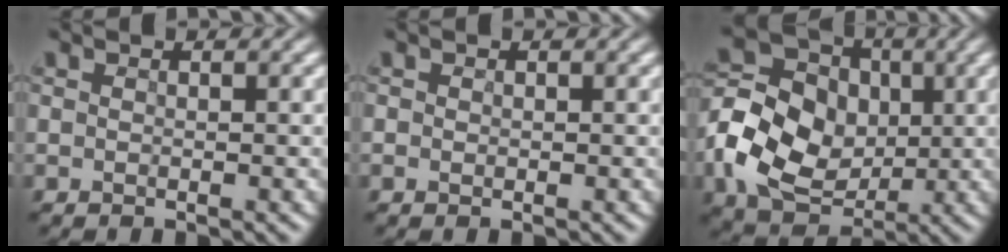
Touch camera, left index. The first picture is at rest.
{"total": 1.0, "force": [0.2, 0.9, 0.4], "torque": [0.006, 0.011, -0.005]}
{"total": 12.3, "force": [-1.5, 10.2, 6.7], "torque": [-0.151, 0.002, -0.039]}